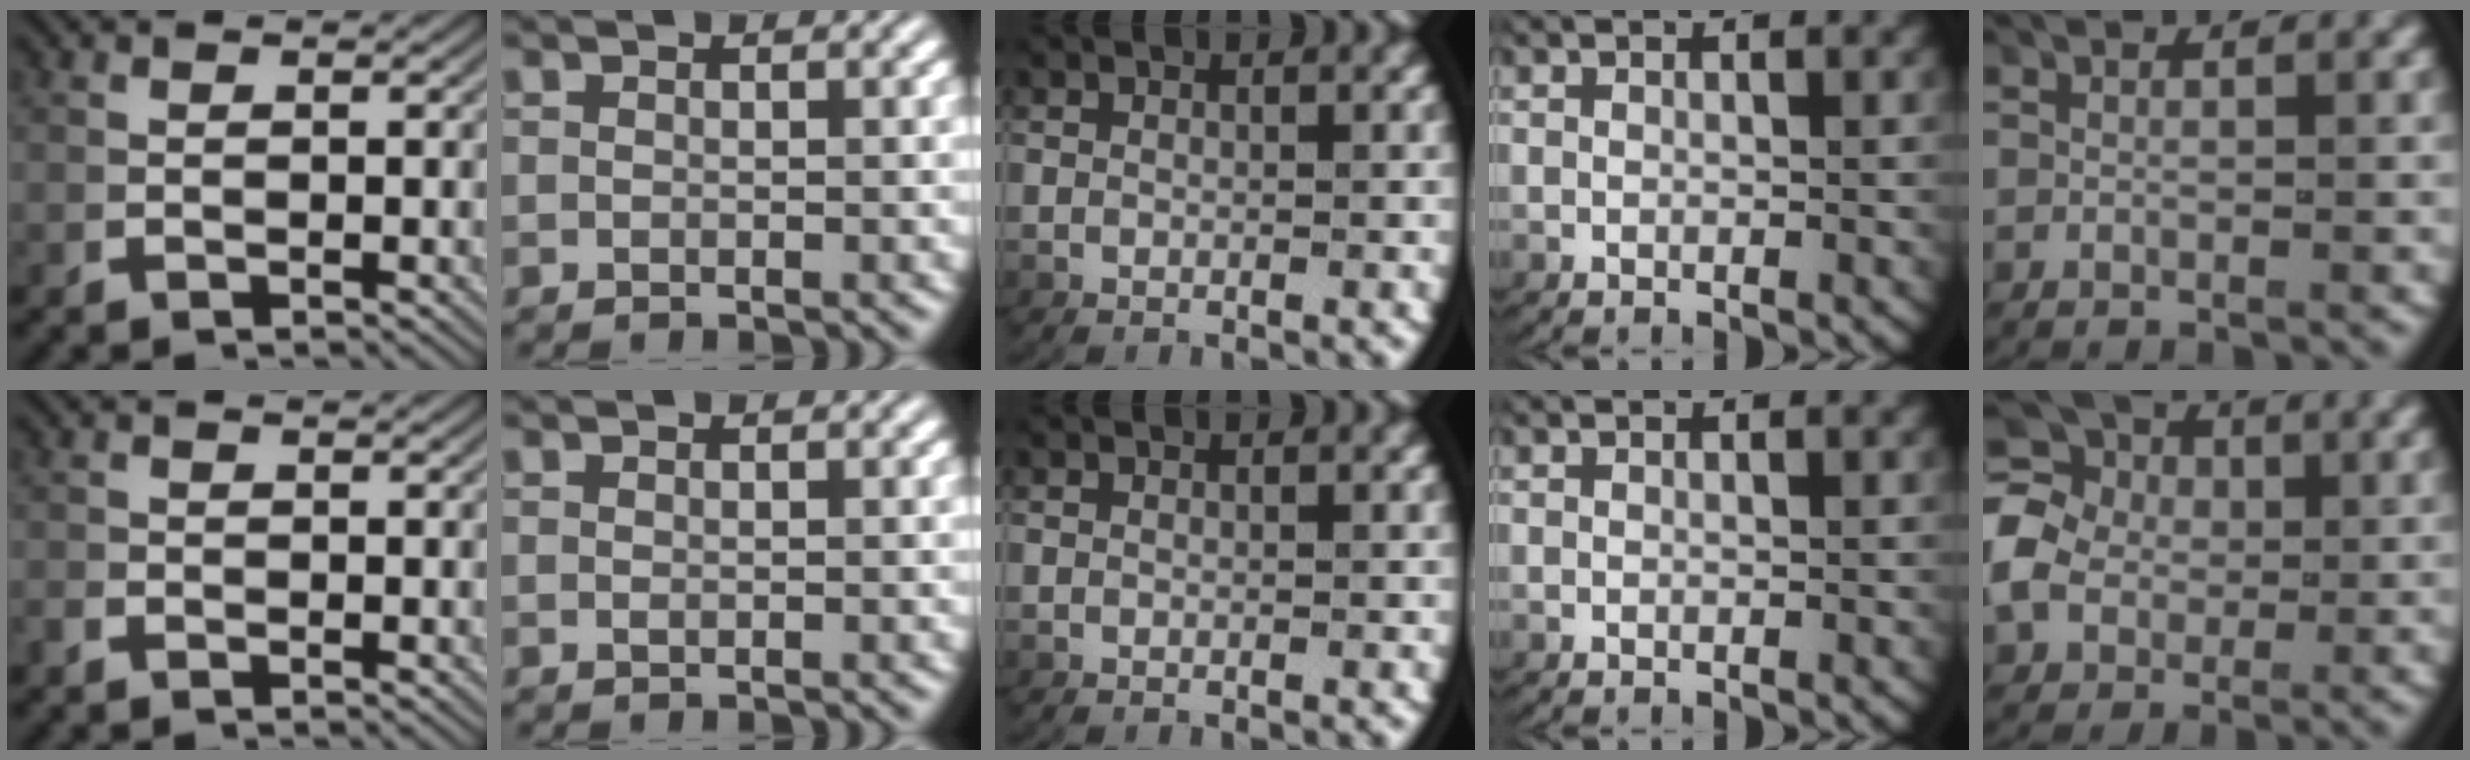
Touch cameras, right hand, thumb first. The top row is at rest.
{"thumb": {"total": 0.5, "force": [-0.5, 0.0, 0.0], "torque": [0.005, -0.003, -0.012]}, "little": {"total": 8.2, "force": [0.9, 7.2, 3.8], "torque": [-0.085, -0.004, 0.008]}}